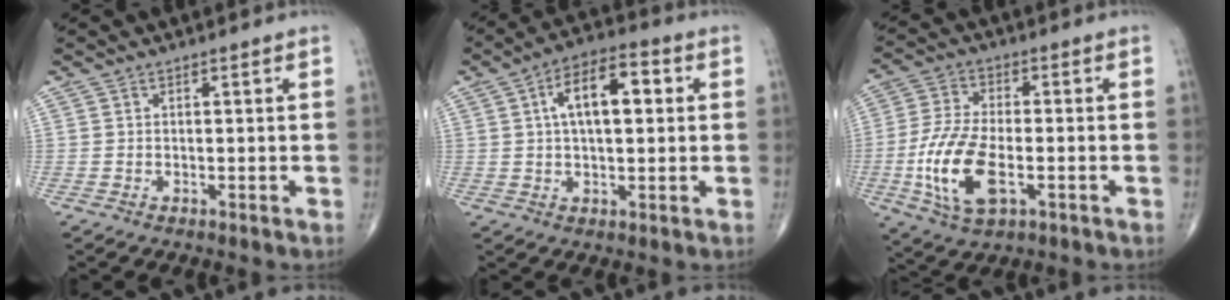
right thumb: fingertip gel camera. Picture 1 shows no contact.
{"total": 11.3, "force": [2.4, 5.3, 9.7], "torque": [-0.152, 0.020, 0.032]}
{"total": 13.6, "force": [-3.5, 6.4, 11.5], "torque": [-0.242, 0.006, -0.062]}